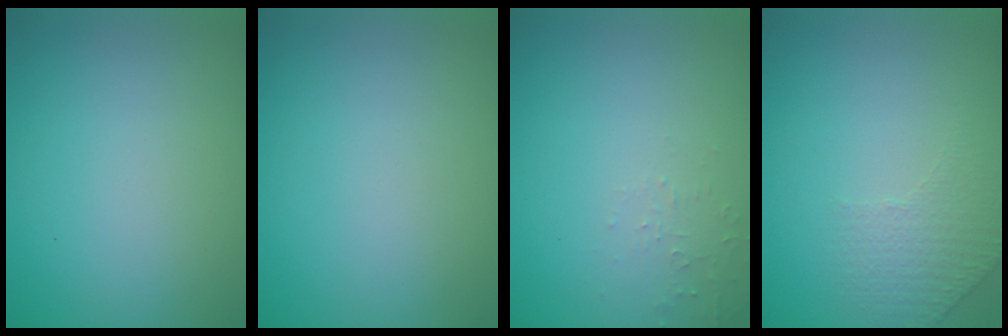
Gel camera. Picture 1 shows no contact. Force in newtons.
{"total": 0.0}
{"total": 1.2, "press": 1.2, "slide": 0.3}
{"total": 1.5, "press": 1.0, "slide": 1.1}